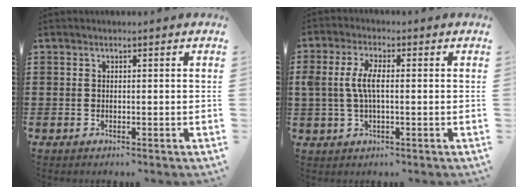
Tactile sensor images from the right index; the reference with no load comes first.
{"total": 5.1, "force": [0.1, 2.0, 4.7], "torque": [-0.116, -0.004, -0.009]}